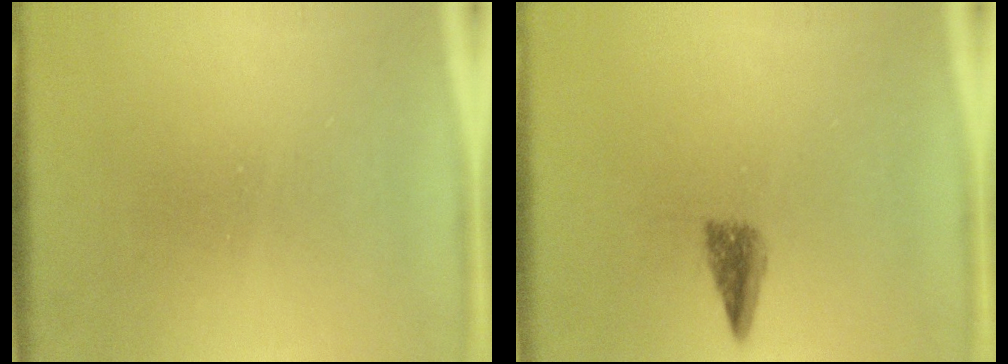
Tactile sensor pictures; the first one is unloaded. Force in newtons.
{"total": 2.7}